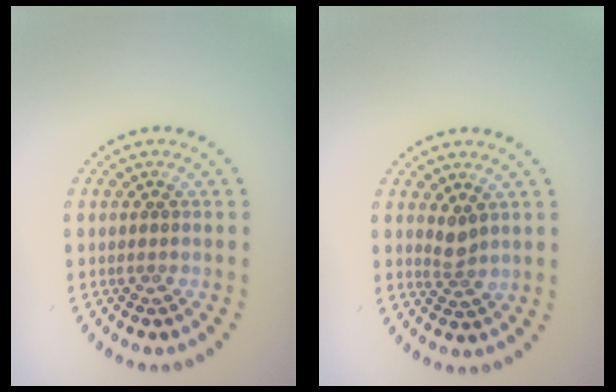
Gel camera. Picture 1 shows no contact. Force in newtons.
{"total": 1.6, "press": 1.3, "slide": 1.0}